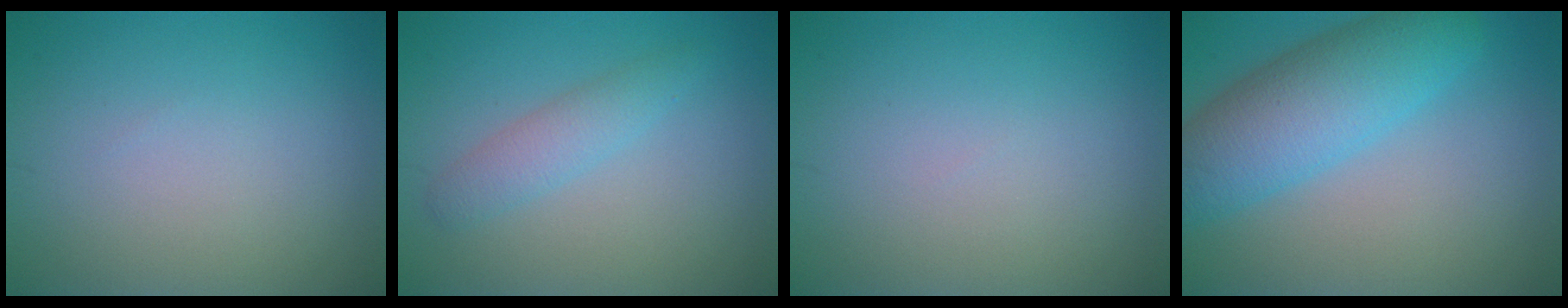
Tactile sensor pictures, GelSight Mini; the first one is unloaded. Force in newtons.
{"total": 2.3, "press": 2.3, "slide": 0.0}
{"total": 0.0}
{"total": 7.6, "press": 7.6, "slide": 0.2}